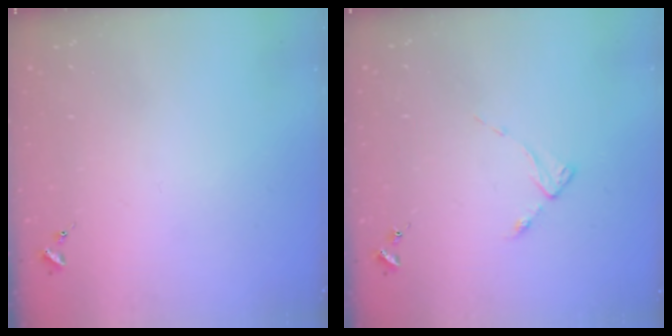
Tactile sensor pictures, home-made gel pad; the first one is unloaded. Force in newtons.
{"total": 2.7, "press": 2.7, "slide": 0.4}